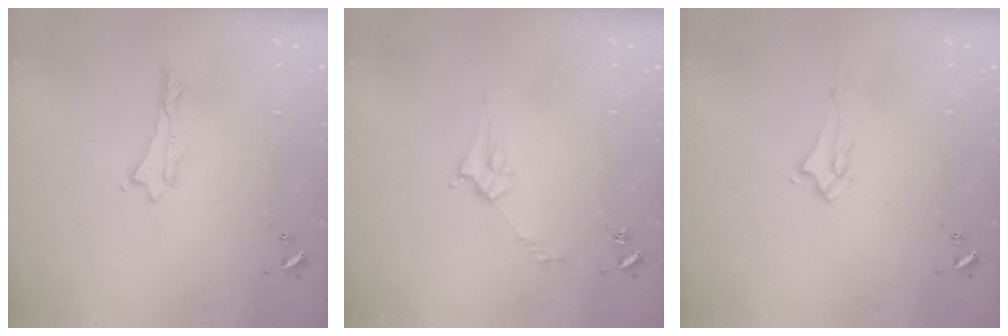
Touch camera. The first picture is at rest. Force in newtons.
{"total": 2.8, "press": 2.8, "slide": 0.3}
{"total": 1.4, "press": 1.4, "slide": 0.3}